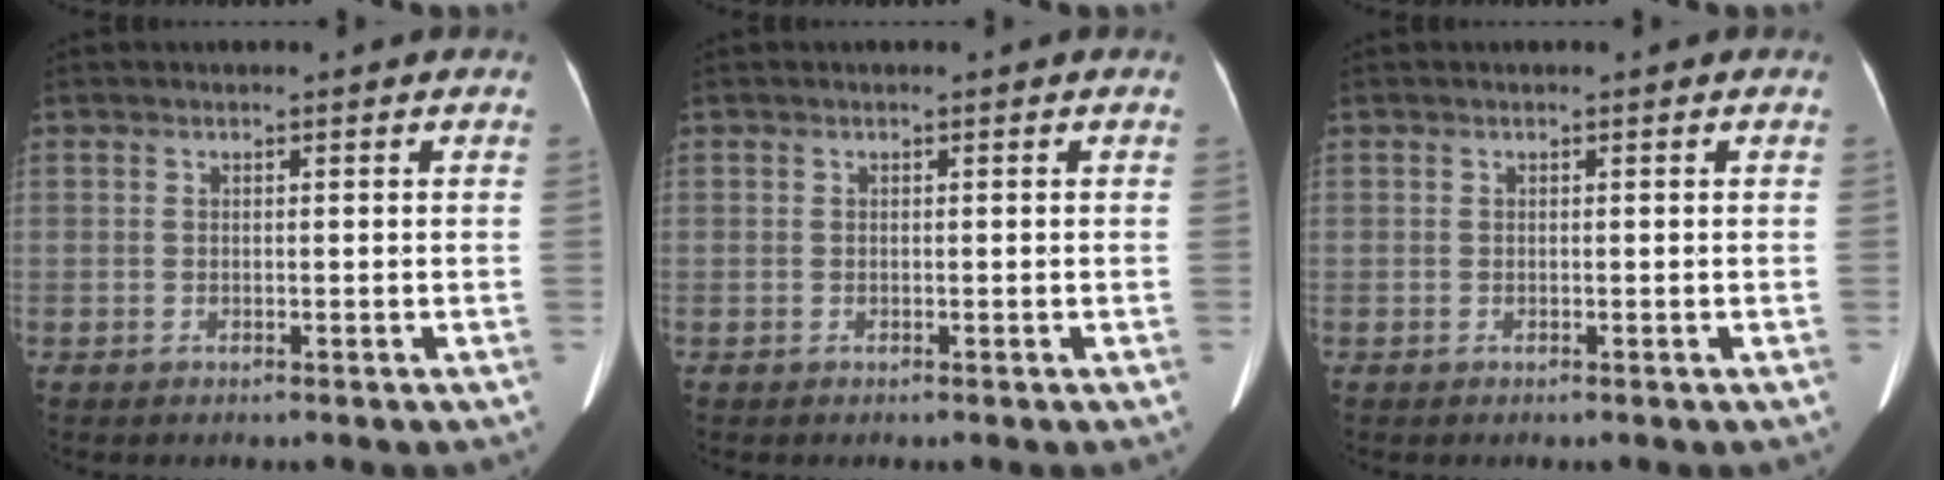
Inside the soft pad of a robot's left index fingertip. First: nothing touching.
{"total": 0.0}
{"total": 0.0}